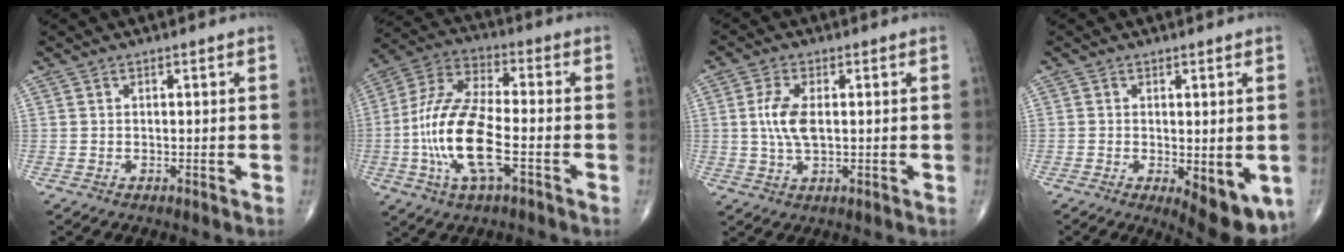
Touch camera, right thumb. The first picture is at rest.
{"total": 16.3, "force": [-4.1, 6.2, 14.5], "torque": [-0.305, 0.025, -0.079]}
{"total": 6.3, "force": [0.6, 3.0, 5.5], "torque": [-0.120, 0.000, 0.009]}
{"total": 9.6, "force": [-2.9, 4.1, 8.2], "torque": [-0.095, -0.015, -0.031]}